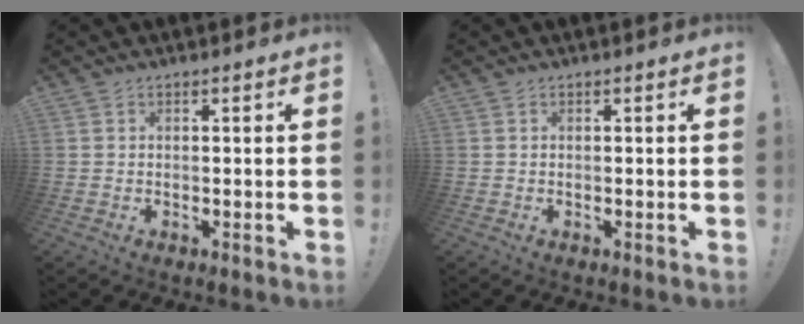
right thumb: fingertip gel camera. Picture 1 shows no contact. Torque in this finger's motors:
{"motor_torque": [-0.01, 0.00, 0.00, 0.00, 0.00]}